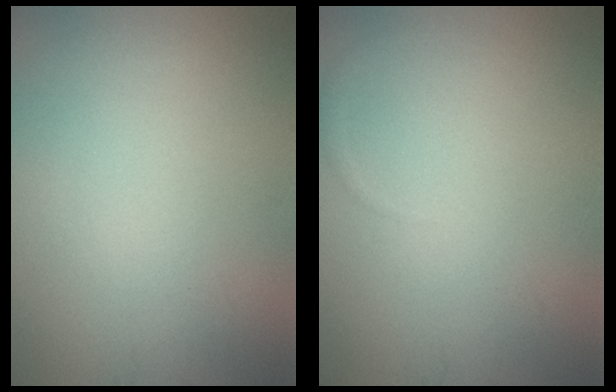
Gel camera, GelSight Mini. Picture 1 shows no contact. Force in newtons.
{"total": 0.5, "press": 0.5, "slide": 0.0}